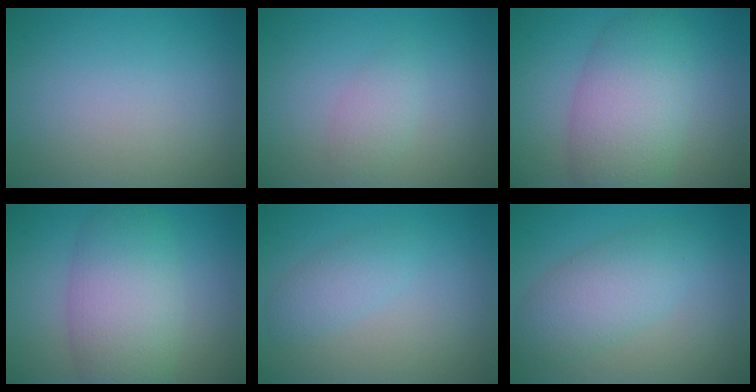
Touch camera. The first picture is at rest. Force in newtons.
{"total": 1.6, "press": 1.6, "slide": 0.1}
{"total": 5.1, "press": 5.0, "slide": 0.5}
{"total": 6.9, "press": 6.9, "slide": 0.5}
{"total": 1.9, "press": 1.9, "slide": 0.1}
{"total": 4.4, "press": 4.4, "slide": 0.2}